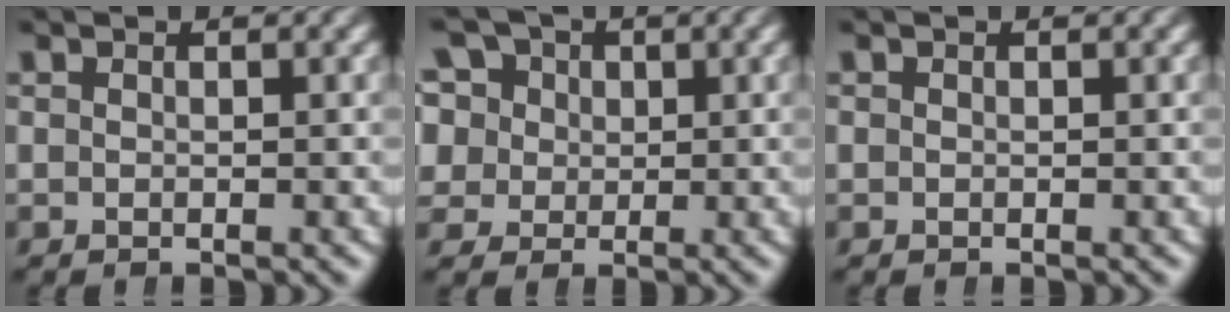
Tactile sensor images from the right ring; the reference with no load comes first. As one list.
[{"total": 11.2, "force": [1.8, 10.2, 4.2], "torque": [-0.117, -0.019, 0.026]}, {"total": 0.6, "force": [0.0, 0.6, -0.1], "torque": [0.000, 0.000, -0.002]}]